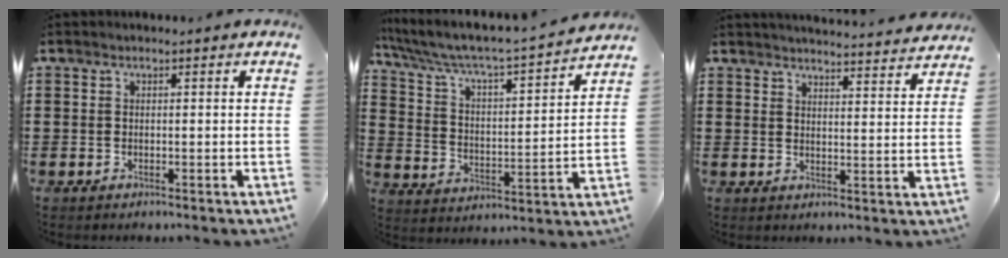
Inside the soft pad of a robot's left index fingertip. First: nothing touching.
{"total": 4.4, "force": [3.9, 0.5, 2.0], "torque": [-0.062, -0.037, 0.055]}
{"total": 3.9, "force": [3.9, -0.5, 0.2], "torque": [-0.011, -0.031, 0.066]}